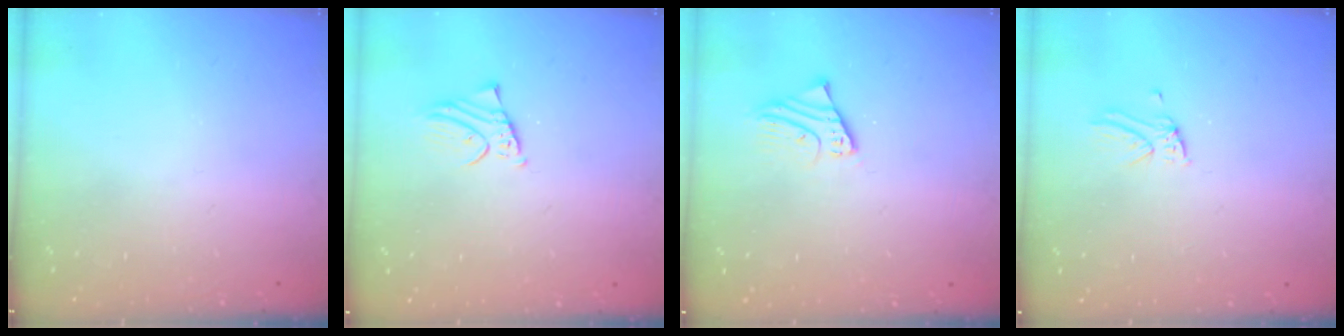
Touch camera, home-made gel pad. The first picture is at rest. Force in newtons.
{"total": 1.8, "press": 1.8, "slide": 0.4}
{"total": 2.6, "press": 2.6, "slide": 0.2}
{"total": 2.1, "press": 2.1, "slide": 0.1}